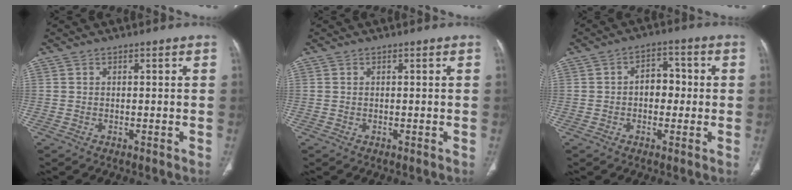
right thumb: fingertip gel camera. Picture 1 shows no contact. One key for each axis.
{"total": 0.0}
{"total": 5.6, "fx": -0.2, "fy": 4.0, "fz": 4.0, "tx": -0.033, "ty": 0.018, "tz": -0.010}